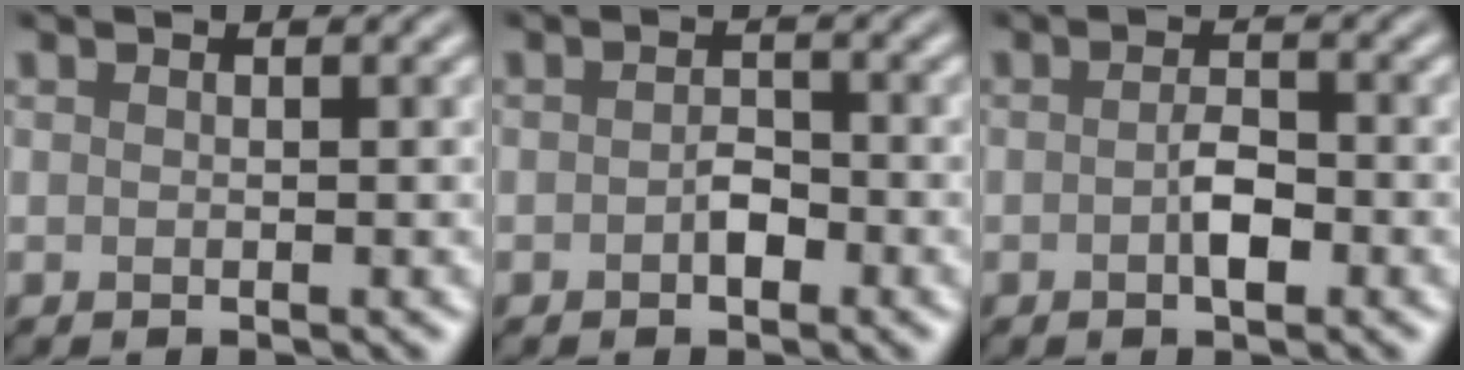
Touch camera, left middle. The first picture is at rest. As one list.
[{"total": 1.6, "force": [-0.5, 1.0, 1.2], "torque": [-0.023, 0.001, -0.011]}, {"total": 2.1, "force": [-0.6, 0.9, 1.8], "torque": [-0.034, 0.001, -0.014]}]